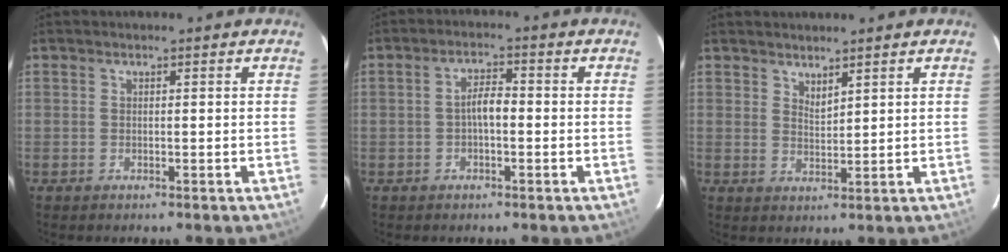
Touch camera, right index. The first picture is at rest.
{"total": 3.4, "force": [-0.7, 1.3, 3.1], "torque": [-0.059, 0.011, -0.010]}
{"total": 2.5, "force": [2.2, 0.6, 1.1], "torque": [-0.017, 0.000, 0.039]}